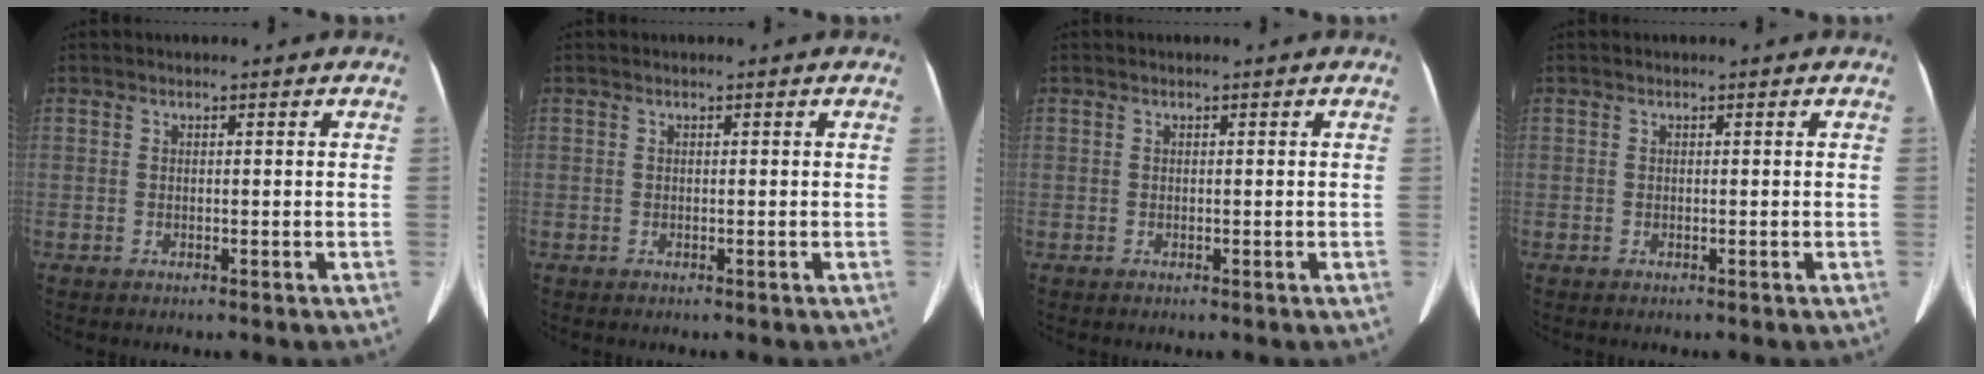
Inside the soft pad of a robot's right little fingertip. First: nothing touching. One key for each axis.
{"total": 0.0}
{"total": 0.0}
{"total": 0.0}